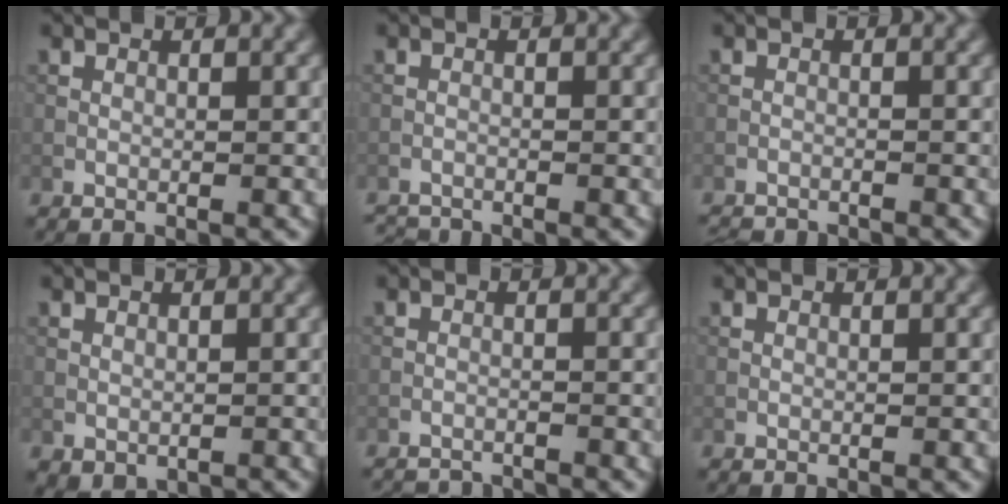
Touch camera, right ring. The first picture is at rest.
{"total": 1.9, "force": [-1.9, 0.0, 0.2], "torque": [-0.012, -0.004, -0.039]}
{"total": 3.2, "force": [-3.2, 0.2, 0.4], "torque": [-0.015, -0.012, -0.053]}
{"total": 0.9, "force": [-0.1, 0.8, 0.5], "torque": [-0.008, -0.006, 0.004]}
{"total": 4.3, "force": [-4.3, 0.5, 0.6], "torque": [-0.012, -0.008, -0.064]}
{"total": 0.0}